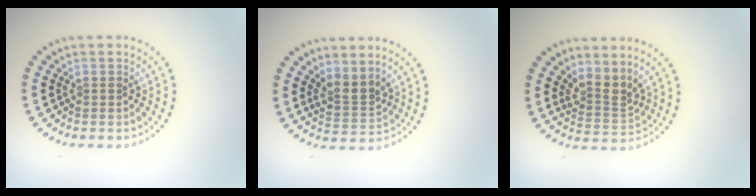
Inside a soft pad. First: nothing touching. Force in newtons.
{"total": 2.6, "press": 1.9, "slide": 1.7}
{"total": 2.8, "press": 2.0, "slide": 2.0}